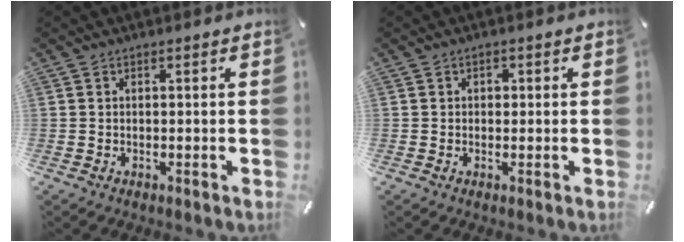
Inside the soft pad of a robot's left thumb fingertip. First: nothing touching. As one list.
[{"total": 1.3, "force": [0.1, 1.1, 0.5], "torque": [-0.004, 0.003, -0.002]}]